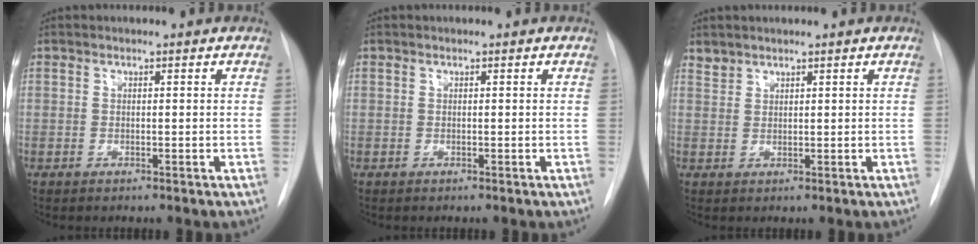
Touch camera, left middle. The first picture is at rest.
{"total": 0.0}
{"total": 1.4, "force": [1.4, 0.4, -0.2], "torque": [0.005, 0.005, 0.027]}